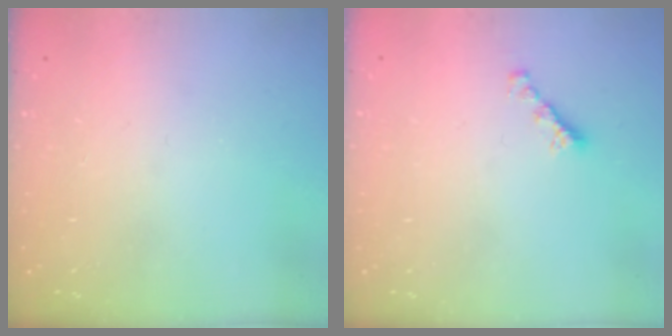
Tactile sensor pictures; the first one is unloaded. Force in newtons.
{"total": 2.2, "press": 2.1, "slide": 0.5}